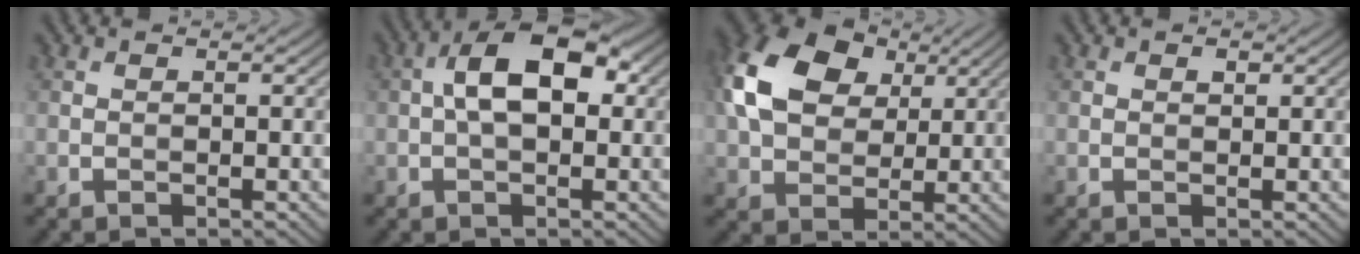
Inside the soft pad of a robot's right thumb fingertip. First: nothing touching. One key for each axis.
{"total": 7.6, "fx": 0.9, "fy": 4.0, "fz": 6.5, "tx": -0.109, "ty": 0.018, "tz": 0.005}
{"total": 13.0, "fx": 4.0, "fy": 9.0, "fz": 8.4, "tx": -0.201, "ty": 0.021, "tz": 0.074}
{"total": 0.8, "fx": 0.4, "fy": 0.5, "fz": 0.4, "tx": -0.006, "ty": -0.003, "tz": 0.006}